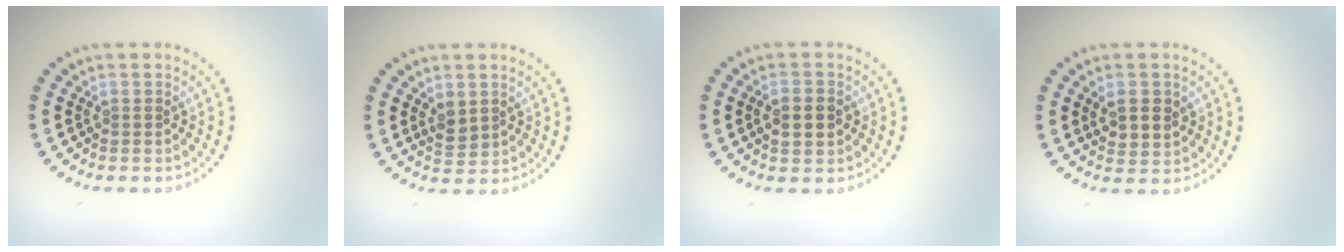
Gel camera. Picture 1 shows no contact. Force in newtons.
{"total": 1.6, "press": 1.6, "slide": 0.5}
{"total": 2.6, "press": 2.6, "slide": 0.2}
{"total": 2.8, "press": 2.7, "slide": 0.8}